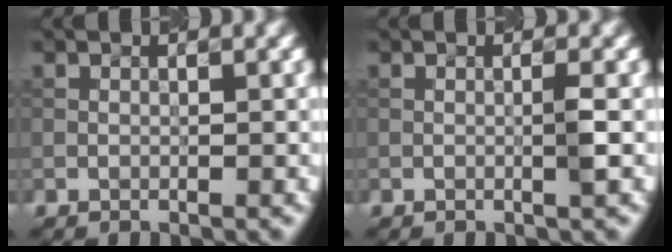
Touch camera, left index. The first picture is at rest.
{"total": 0.9, "force": [-0.2, -0.1, 0.9], "torque": [-0.023, 0.003, 0.000]}